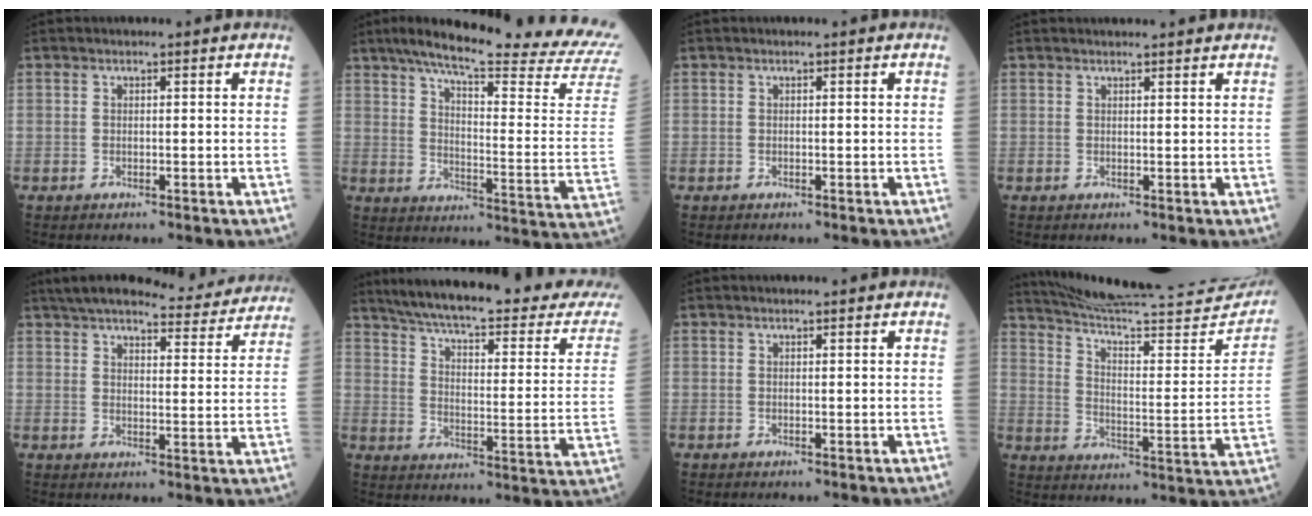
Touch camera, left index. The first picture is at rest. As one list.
[{"total": 26.4, "force": [23.1, 0.0, 12.8], "torque": [-0.194, -0.087, 0.289]}, {"total": 0.0}, {"total": 4.4, "force": [4.2, 0.3, 1.3], "torque": [-0.016, 0.021, 0.049]}, {"total": 18.7, "force": [17.0, 3.4, 7.0], "torque": [-0.093, -0.004, 0.210]}, {"total": 27.2, "force": [24.4, 2.2, 11.8], "torque": [-0.183, -0.070, 0.312]}, {"total": 1.6, "force": [1.5, 0.0, 0.5], "torque": [-0.007, 0.010, 0.021]}, {"total": 28.0, "force": [26.5, 1.0, 9.2], "torque": [-0.144, -0.086, 0.350]}]